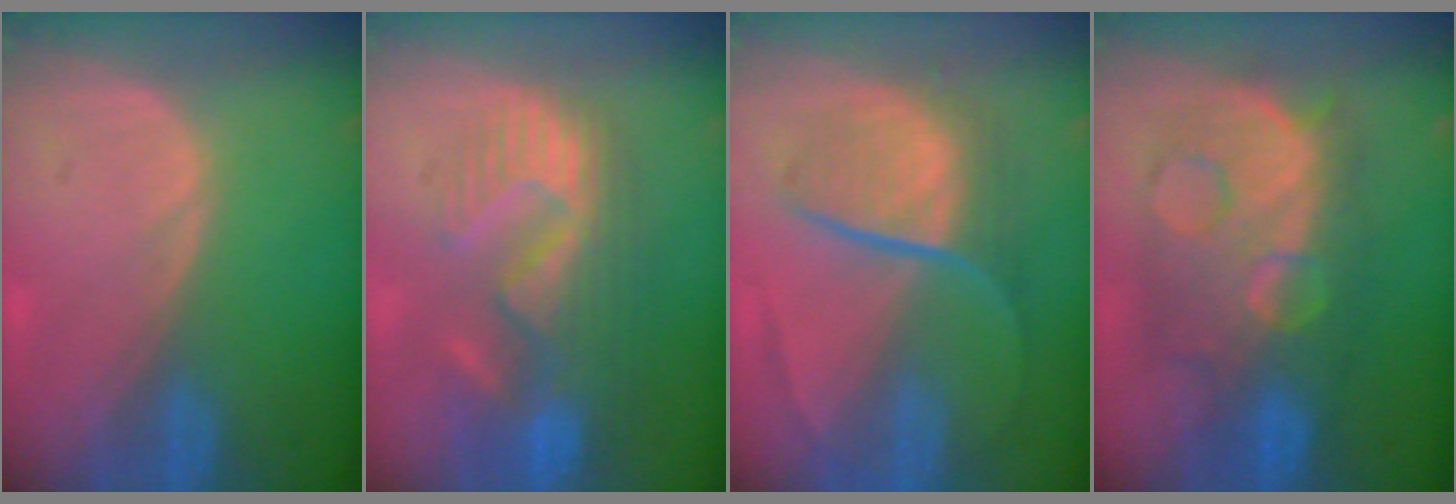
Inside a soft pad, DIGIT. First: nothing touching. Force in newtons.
{"total": 11.1, "press": 9.8, "slide": 5.2}
{"total": 9.3, "press": 7.7, "slide": 5.2}
{"total": 11.7, "press": 11.6, "slide": 1.1}